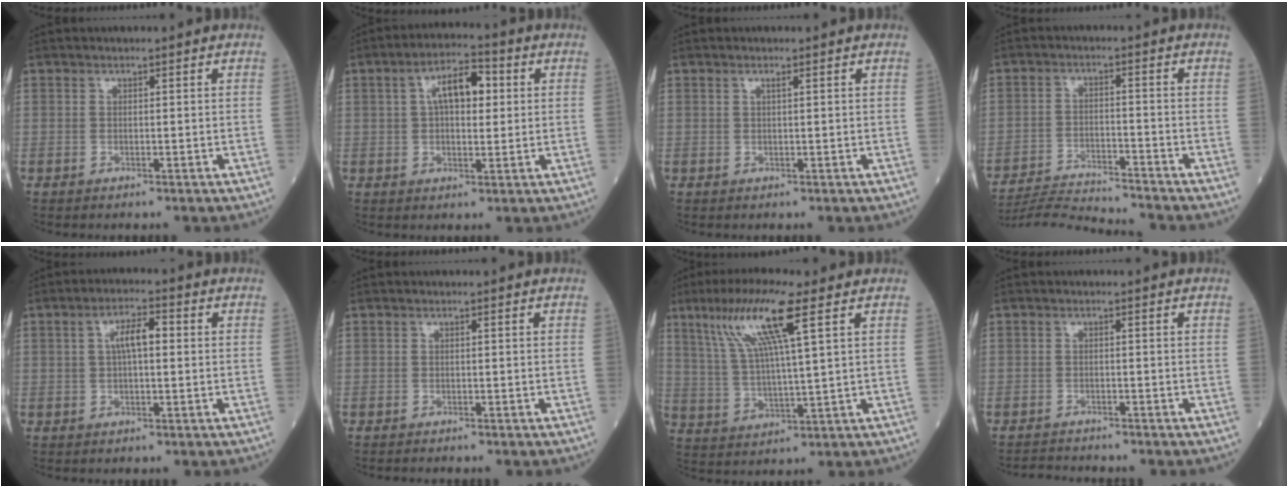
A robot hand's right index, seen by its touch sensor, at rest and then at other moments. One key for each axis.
{"total": 7.6, "fx": 1.8, "fy": 3.1, "fz": 6.7, "tx": -0.115, "ty": 0.022, "tz": 0.027}
{"total": 0.7, "fx": 0.4, "fy": -0.1, "fz": 0.5, "tx": -0.014, "ty": 0.002, "tz": 0.007}
{"total": 10.5, "fx": -10.2, "fy": -1.7, "fz": 1.7, "tx": -0.025, "ty": -0.007, "tz": -0.177}
{"total": 4.6, "fx": 0.7, "fy": 1.4, "fz": 4.3, "tx": -0.078, "ty": 0.015, "tz": 0.012}
{"total": 0.0}
{"total": 12.1, "fx": 6.0, "fy": 0.0, "fz": 10.5, "tx": -0.216, "ty": 0.014, "tz": 0.114}
{"total": 2.1, "fx": -2.1, "fy": -0.2, "fz": -0.2, "tx": -0.004, "ty": -0.013, "tz": -0.034}